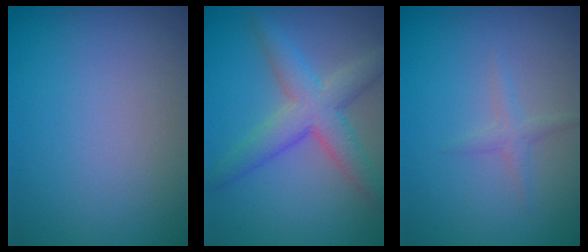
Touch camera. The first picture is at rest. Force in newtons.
{"total": 4.8, "press": 4.8, "slide": 0.3}
{"total": 1.1, "press": 1.1, "slide": 0.0}